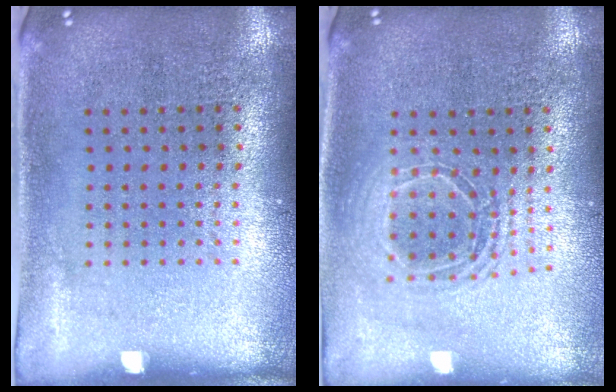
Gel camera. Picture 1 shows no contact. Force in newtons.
{"total": 1.8, "press": 1.5, "slide": 0.9}